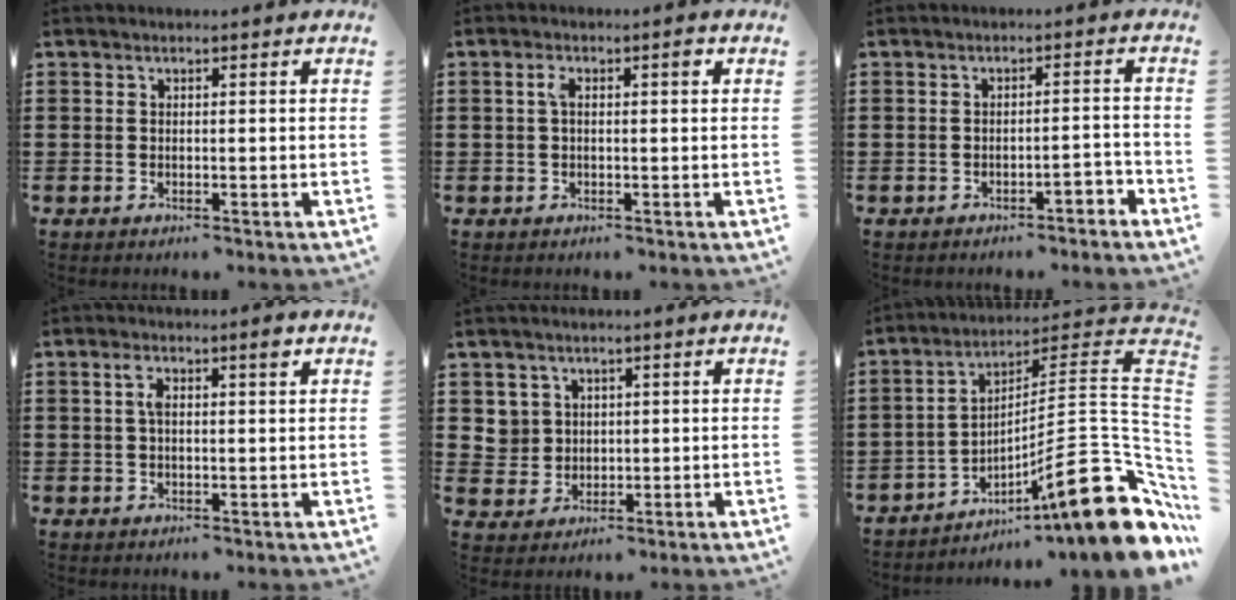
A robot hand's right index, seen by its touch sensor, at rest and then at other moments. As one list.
[{"total": 2.7, "force": [0.5, 0.7, 2.6], "torque": [-0.043, 0.002, 0.004]}, {"total": 2.5, "force": [-2.1, 0.4, 1.3], "torque": [-0.027, 0.005, -0.042]}, {"total": 3.5, "force": [1.2, 0.7, 3.2], "torque": [-0.057, 0.003, 0.015]}, {"total": 4.0, "force": [1.4, 3.7, 0.4], "torque": [-0.028, 0.012, 0.026]}, {"total": 16.7, "force": [-7.7, 3.2, 14.5], "torque": [-0.203, 0.005, -0.127]}]